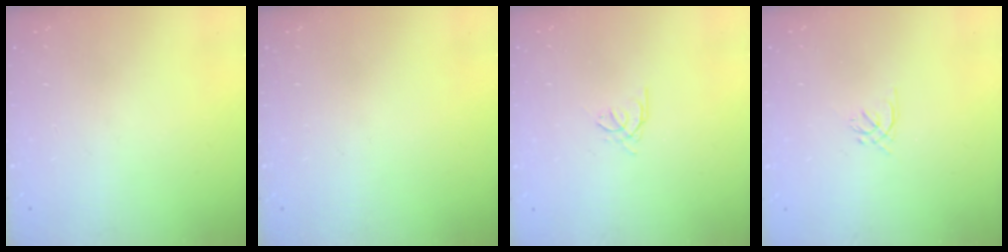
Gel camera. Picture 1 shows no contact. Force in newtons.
{"total": 0.0}
{"total": 1.2, "press": 1.1, "slide": 0.4}
{"total": 1.4, "press": 1.3, "slide": 0.5}